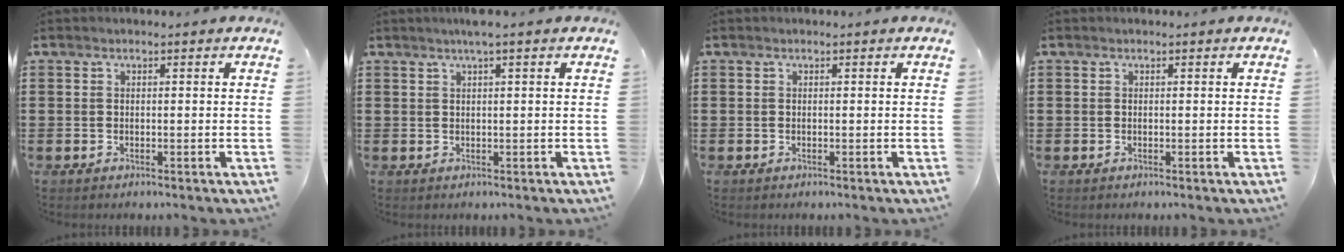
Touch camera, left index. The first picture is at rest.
{"total": 1.7, "force": [1.0, -0.1, 1.4], "torque": [-0.027, 0.000, 0.018]}
{"total": 0.0}
{"total": 0.0}